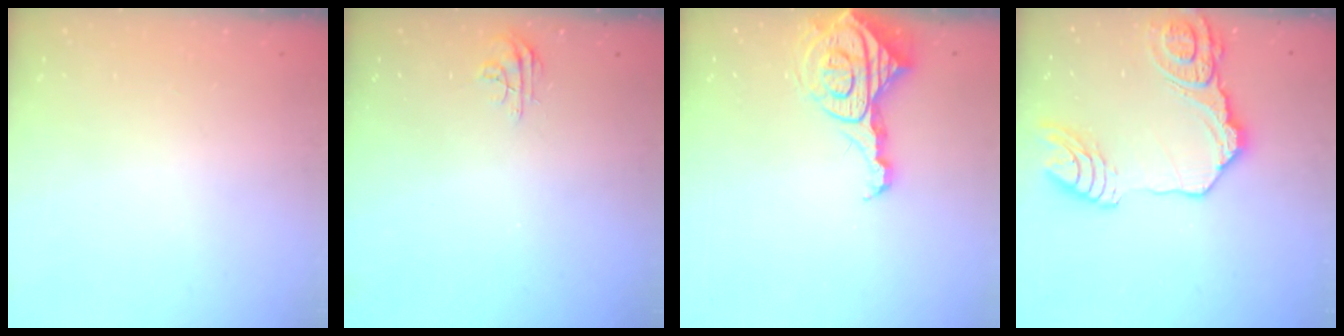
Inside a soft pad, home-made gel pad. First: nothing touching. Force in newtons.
{"total": 4.3, "press": 4.3, "slide": 0.4}
{"total": 10.1, "press": 10.0, "slide": 0.9}
{"total": 23.3, "press": 23.1, "slide": 3.0}